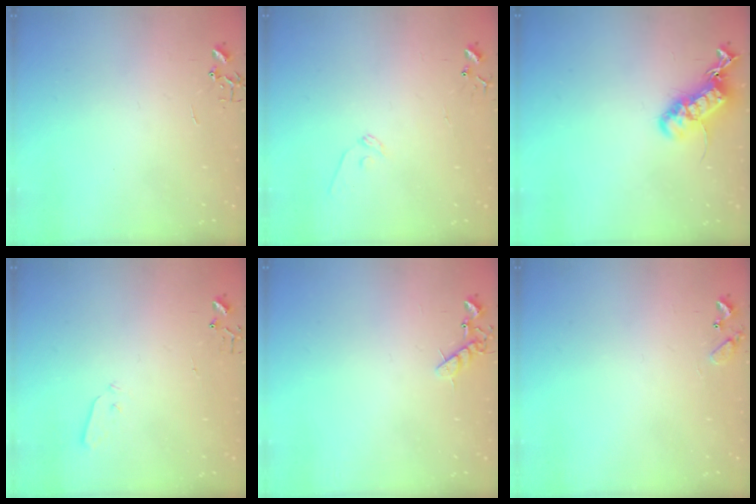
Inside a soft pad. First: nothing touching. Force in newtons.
{"total": 8.1, "press": 8.0, "slide": 0.8}
{"total": 16.7, "press": 16.6, "slide": 1.2}
{"total": 3.1, "press": 3.0, "slide": 0.7}
{"total": 6.3, "press": 6.2, "slide": 0.9}
{"total": 7.0, "press": 7.0, "slide": 0.6}